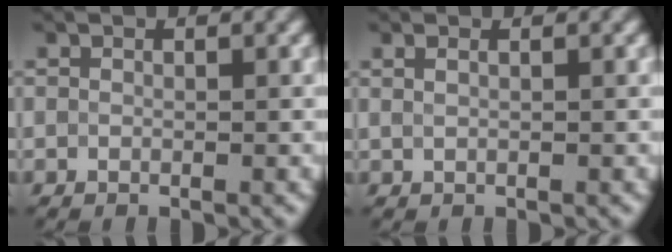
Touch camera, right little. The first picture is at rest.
{"total": 1.2, "force": [0.8, 0.5, 0.7], "torque": [-0.011, -0.001, 0.009]}